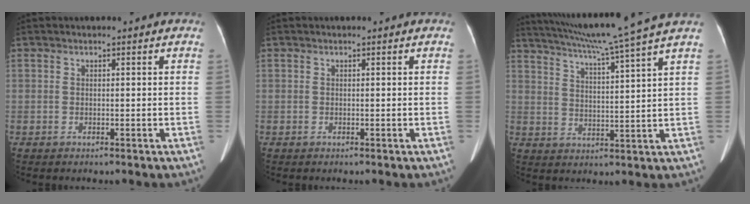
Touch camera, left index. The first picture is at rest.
{"total": 0.0}
{"total": 14.0, "force": [11.8, -3.0, 7.0], "torque": [-0.124, -0.016, 0.173]}